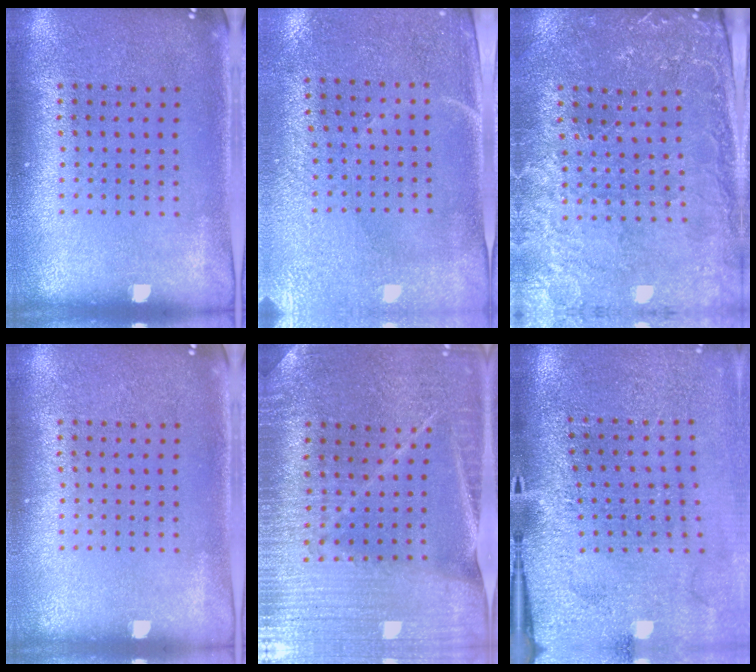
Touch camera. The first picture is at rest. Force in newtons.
{"total": 3.0, "press": 2.7, "slide": 1.4}
{"total": 1.2, "press": 1.2, "slide": 0.4}
{"total": 0.0}
{"total": 3.0, "press": 3.0, "slide": 0.3}
{"total": 3.1, "press": 2.9, "slide": 1.3}